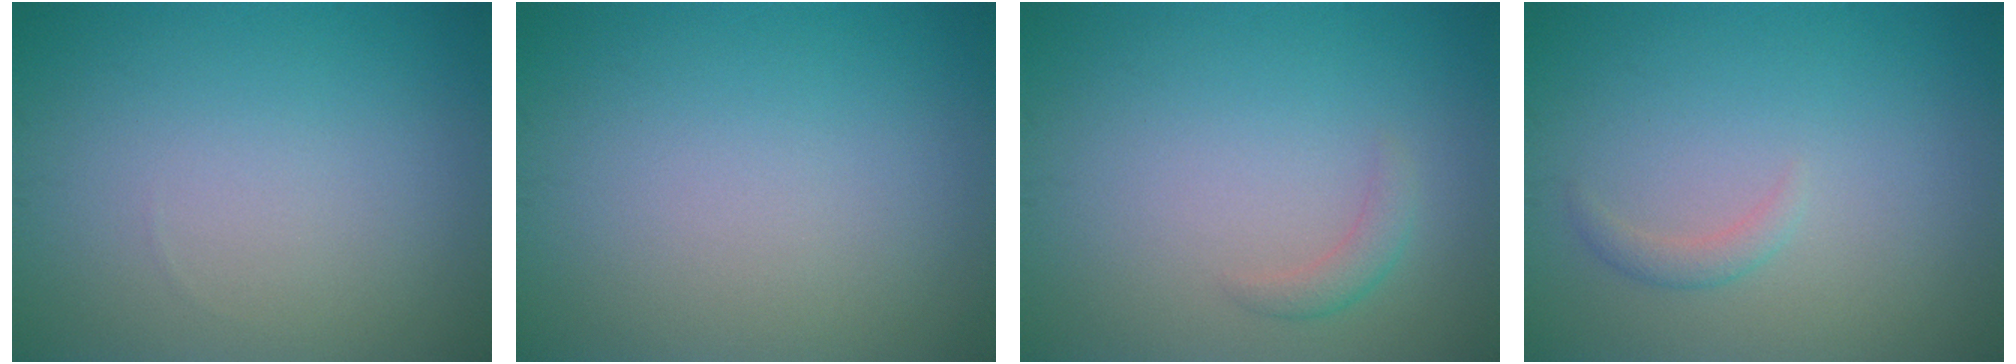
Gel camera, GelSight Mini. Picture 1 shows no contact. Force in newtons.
{"total": 0.0}
{"total": 1.4, "press": 1.4, "slide": 0.0}
{"total": 1.1, "press": 1.1, "slide": 0.1}